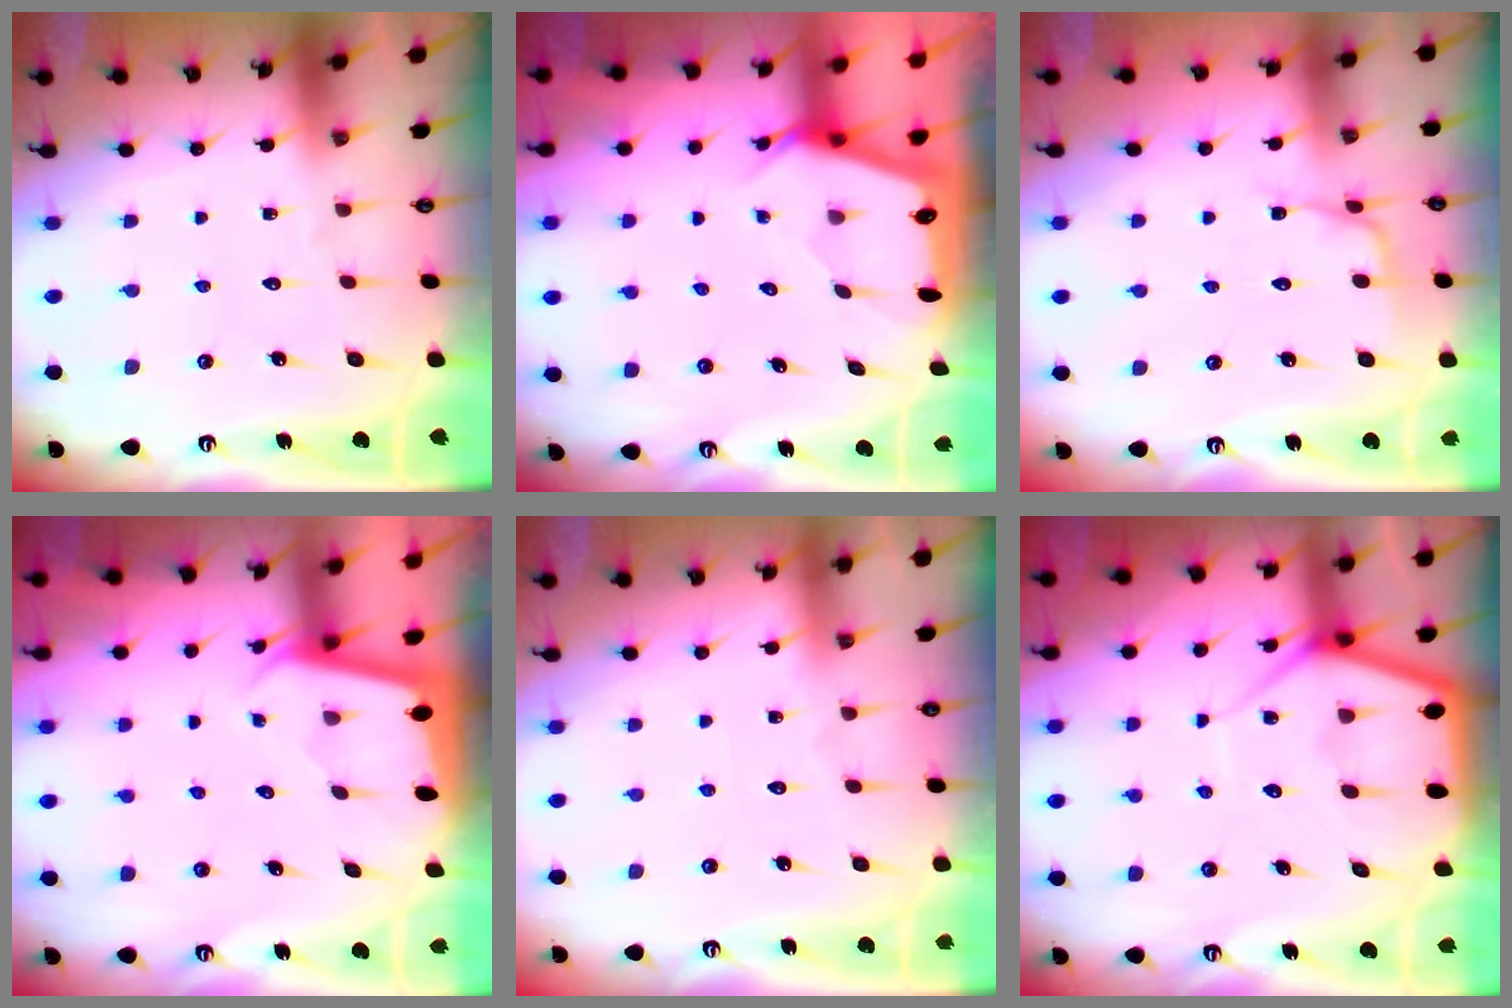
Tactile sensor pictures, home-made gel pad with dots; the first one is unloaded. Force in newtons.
{"total": 2.5, "press": 2.5, "slide": 0.3}
{"total": 2.8, "press": 2.8, "slide": 0.4}
{"total": 2.0, "press": 2.0, "slide": 0.1}
{"total": 2.3, "press": 2.3, "slide": 0.4}
{"total": 7.2, "press": 7.2, "slide": 0.6}